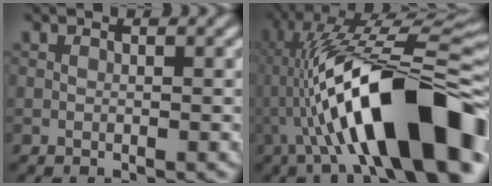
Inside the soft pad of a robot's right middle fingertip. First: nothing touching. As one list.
[{"total": 15.7, "force": [-3.8, 3.9, 14.8], "torque": [-0.225, 0.055, -0.053]}]